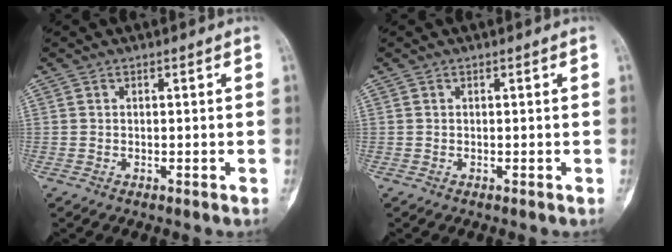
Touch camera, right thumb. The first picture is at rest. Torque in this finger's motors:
{"motor_torque": [0.06, -0.06, 0.04, -0.04, 0.03]}